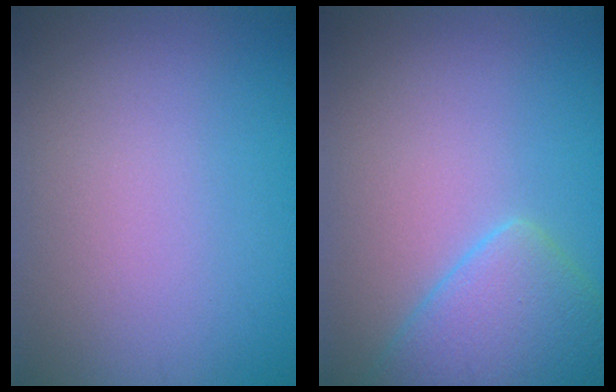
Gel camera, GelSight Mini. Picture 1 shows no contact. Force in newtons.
{"total": 6.0, "press": 6.0, "slide": 0.3}